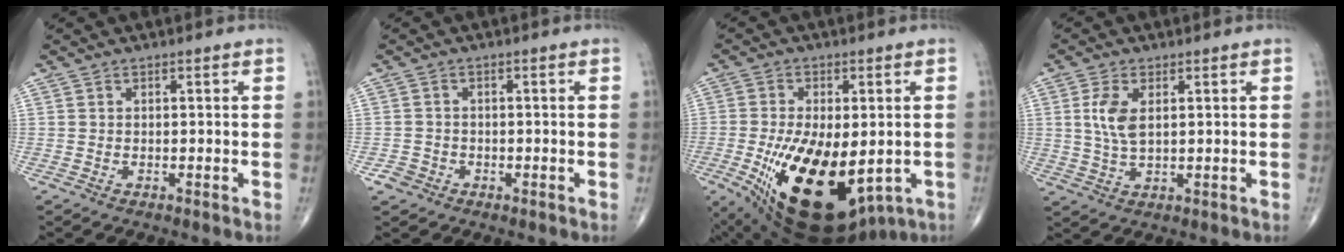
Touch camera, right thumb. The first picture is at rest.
{"total": 2.2, "force": [-1.1, 1.9, 0.2], "torque": [0.008, 0.011, -0.022]}
{"total": 22.2, "force": [-5.6, 11.5, 18.1], "torque": [-0.298, -0.021, -0.055]}
{"total": 5.8, "force": [1.4, 2.8, 4.9], "torque": [-0.106, -0.005, 0.032]}